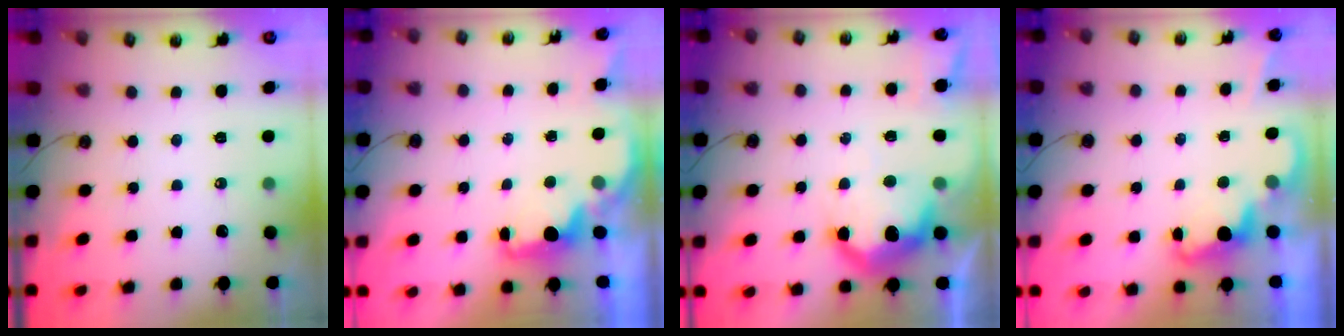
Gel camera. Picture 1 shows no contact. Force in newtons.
{"total": 2.5, "press": 2.3, "slide": 0.8}
{"total": 17.8, "press": 17.7, "slide": 1.5}
{"total": 2.3, "press": 2.3, "slide": 0.5}